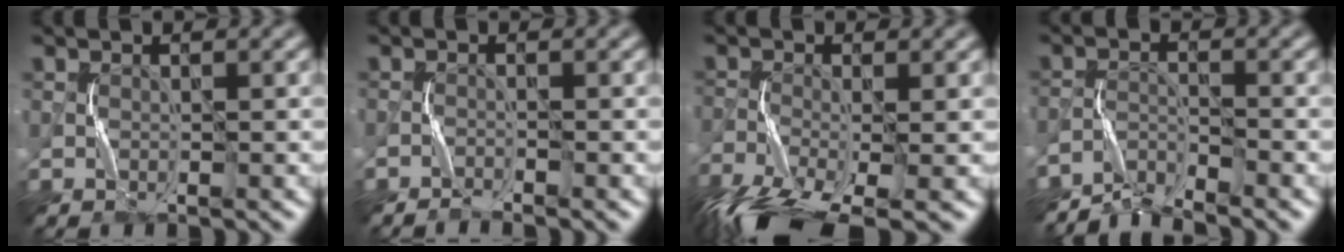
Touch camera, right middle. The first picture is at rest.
{"total": 1.1, "force": [-1.0, -0.4, -0.1], "torque": [0.001, 0.007, -0.024]}
{"total": 8.7, "force": [-6.1, 3.0, 5.4], "torque": [-0.122, -0.028, -0.120]}
{"total": 3.0, "force": [-3.0, -0.3, 0.0], "torque": [0.000, 0.007, -0.067]}